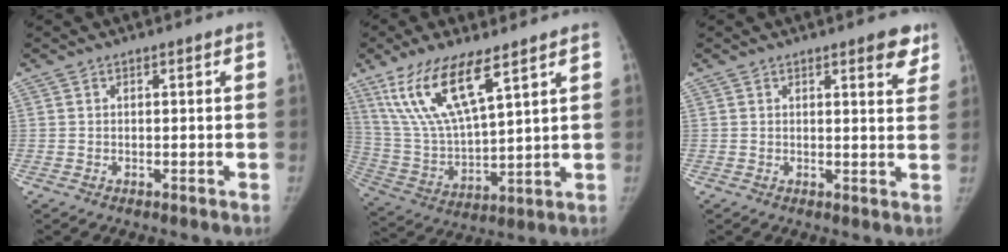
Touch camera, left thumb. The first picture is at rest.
{"total": 16.1, "force": [9.4, 4.8, 12.2], "torque": [-0.240, -0.038, 0.196]}
{"total": 4.7, "force": [3.1, 1.4, 3.2], "torque": [-0.022, -0.016, 0.034]}